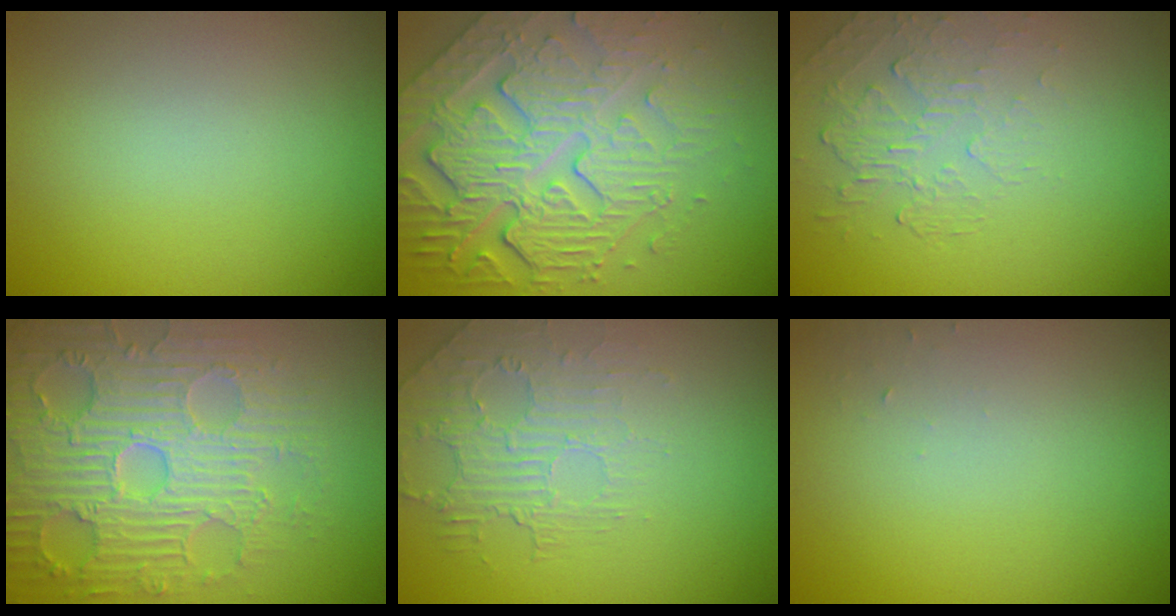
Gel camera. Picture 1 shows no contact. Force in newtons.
{"total": 8.0, "press": 5.9, "slide": 5.4}
{"total": 2.1, "press": 0.9, "slide": 1.9}
{"total": 7.0, "press": 5.9, "slide": 3.7}
{"total": 2.1, "press": 1.2, "slide": 1.7}
{"total": 0.6, "press": 0.6, "slide": 0.1}